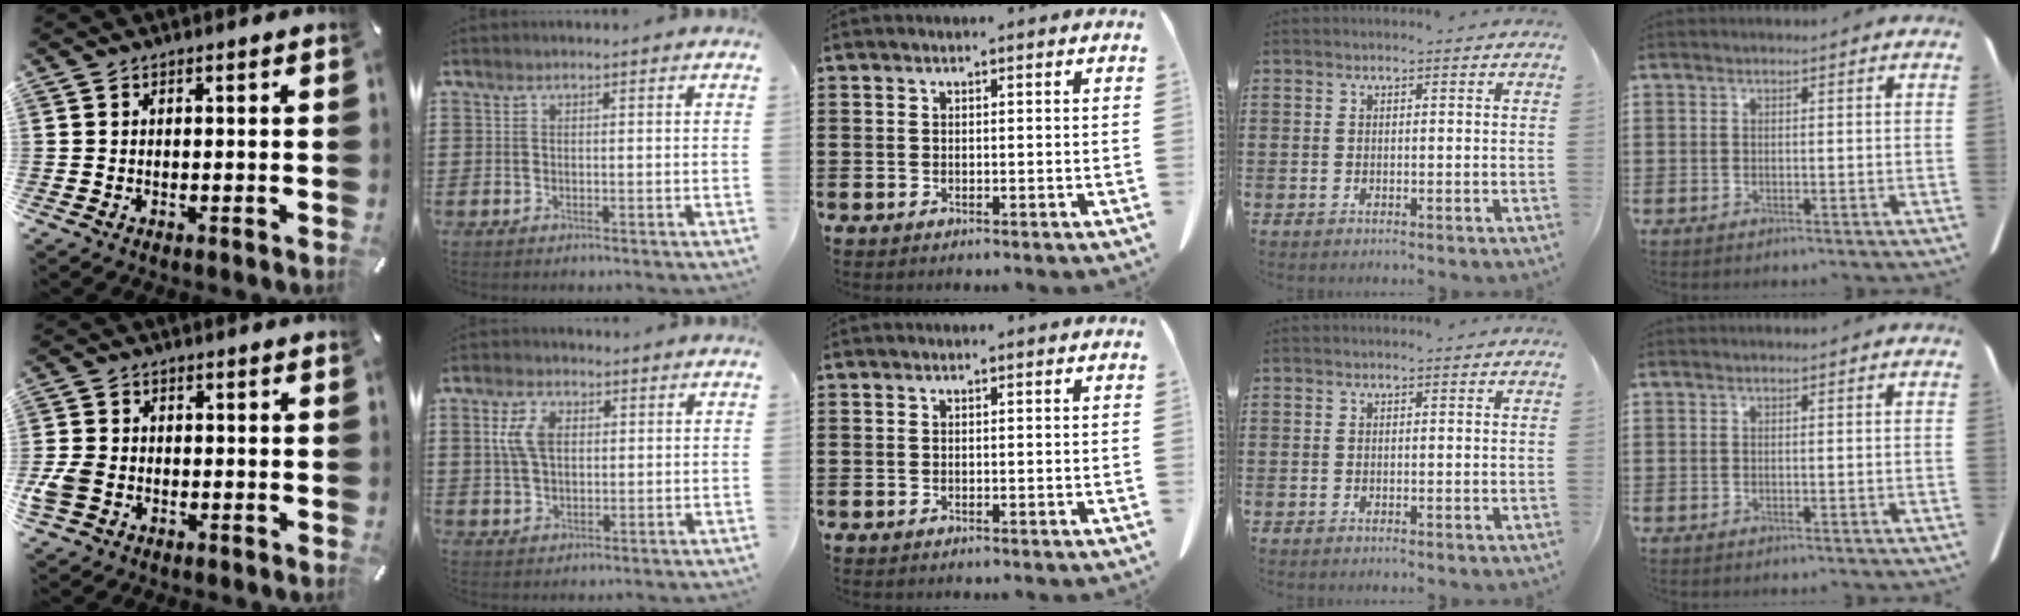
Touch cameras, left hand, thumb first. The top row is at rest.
{"thumb": {"total": 5.1, "force": [-1.6, 3.9, 2.8], "torque": [-0.072, 0.002, -0.033]}, "index": {"total": 5.5, "force": [1.6, 3.4, 4.0], "torque": [-0.098, 0.011, 0.024]}}